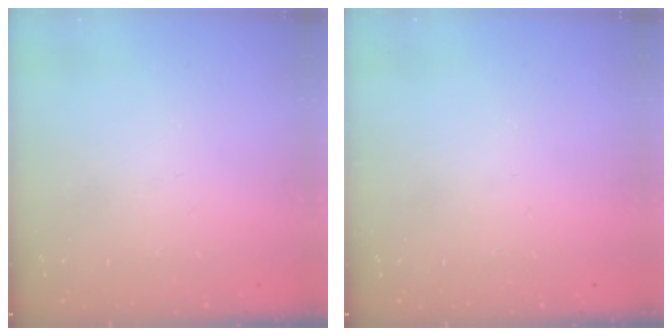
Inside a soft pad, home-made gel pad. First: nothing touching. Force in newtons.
{"total": 0.0}